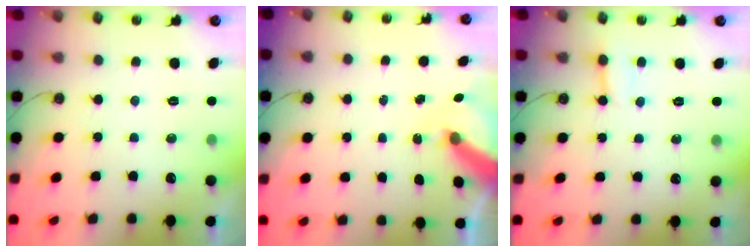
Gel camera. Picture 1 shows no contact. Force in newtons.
{"total": 7.8, "press": 7.8, "slide": 0.8}
{"total": 1.9, "press": 1.9, "slide": 0.1}